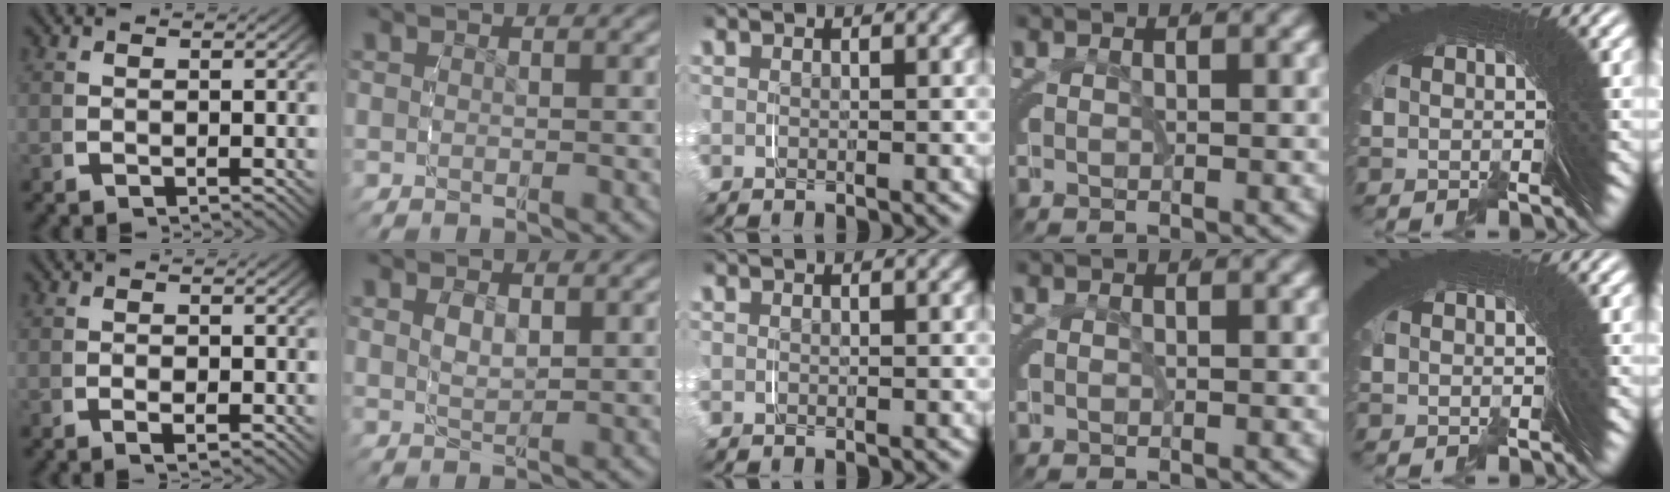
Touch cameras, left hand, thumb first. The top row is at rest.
{"thumb": {"total": 1.3, "force": [-0.4, 0.5, 1.1], "torque": [-0.026, -0.005, -0.006]}, "index": {"total": 1.6, "force": [0.6, 0.3, 1.4], "torque": [-0.025, -0.011, 0.022]}, "little": {"total": 0.7, "force": [0.2, -0.2, -0.7], "torque": [0.013, 0.004, 0.001]}}